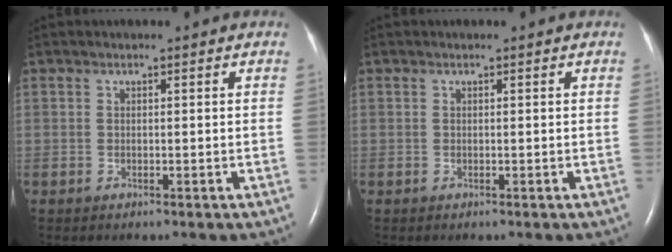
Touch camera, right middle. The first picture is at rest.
{"total": 0.0}